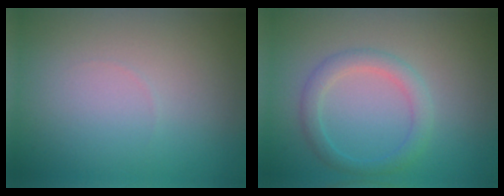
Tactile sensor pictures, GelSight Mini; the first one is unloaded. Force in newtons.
{"total": 2.5, "press": 2.5, "slide": 0.1}